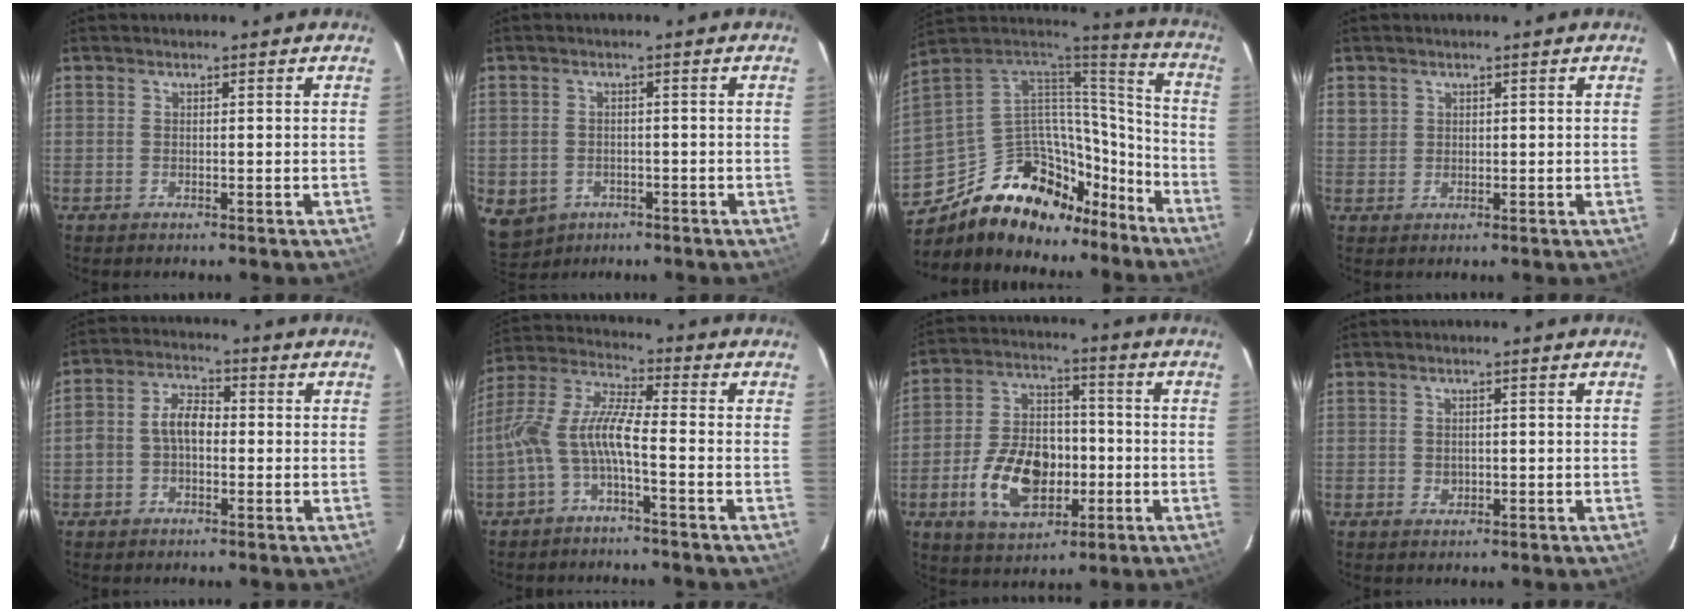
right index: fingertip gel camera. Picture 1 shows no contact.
{"total": 7.1, "force": [-2.8, 6.0, 2.6], "torque": [-0.069, -0.003, -0.028]}
{"total": 24.7, "force": [-16.6, 14.9, 10.5], "torque": [-0.205, 0.062, -0.240]}
{"total": 3.0, "force": [1.2, 2.7, 0.5], "torque": [-0.001, 0.006, 0.025]}
{"total": 5.9, "force": [-0.8, 4.0, 4.4], "torque": [-0.085, 0.021, -0.014]}
{"total": 9.0, "force": [-3.3, 1.6, 8.3], "torque": [-0.193, 0.013, -0.065]}
{"total": 15.0, "force": [-4.7, 9.6, 10.6], "torque": [-0.218, 0.012, -0.067]}
{"total": 1.3, "force": [0.0, 1.3, 0.4], "torque": [-0.003, 0.001, 0.003]}